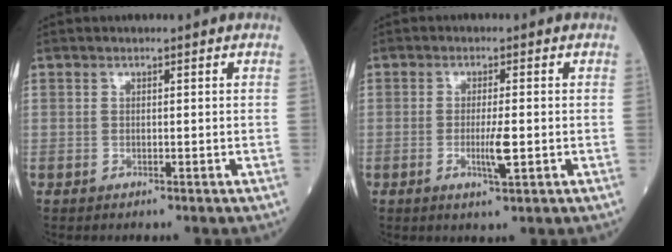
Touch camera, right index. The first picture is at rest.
{"total": 3.7, "force": [-0.9, 0.3, 3.6], "torque": [-0.064, -0.005, -0.015]}